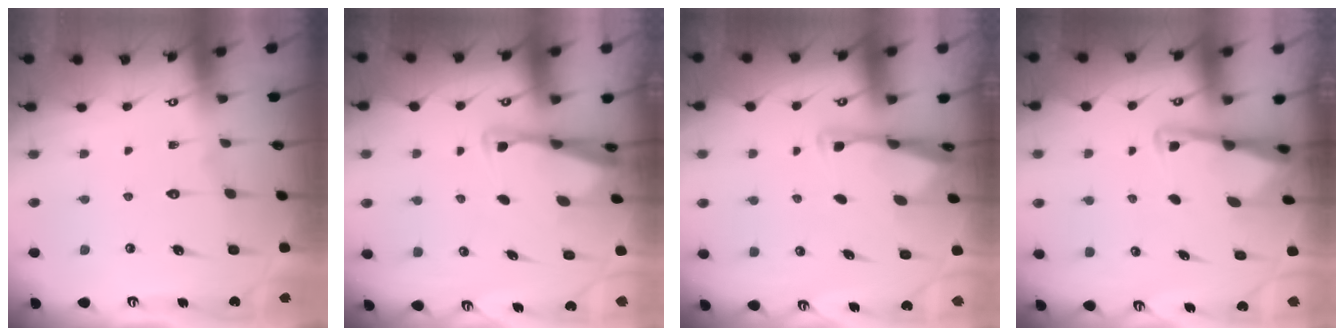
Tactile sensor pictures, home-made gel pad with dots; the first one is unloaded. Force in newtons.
{"total": 2.6, "press": 2.5, "slide": 0.6}
{"total": 2.7, "press": 2.7, "slide": 0.5}
{"total": 3.0, "press": 3.0, "slide": 0.3}